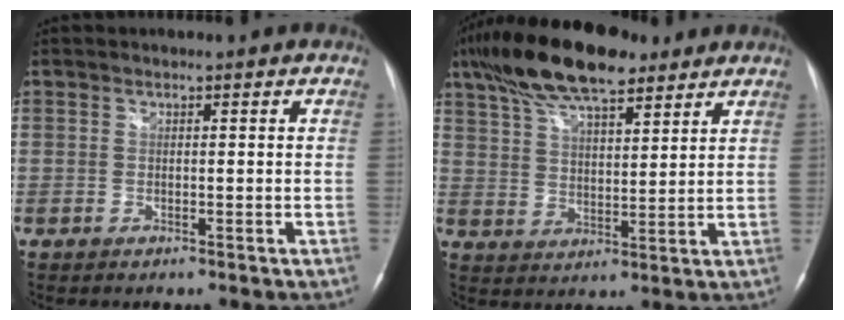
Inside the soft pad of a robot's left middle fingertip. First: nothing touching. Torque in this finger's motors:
{"motor_torque": [1.51, -0.63, 0.25, 0.21]}